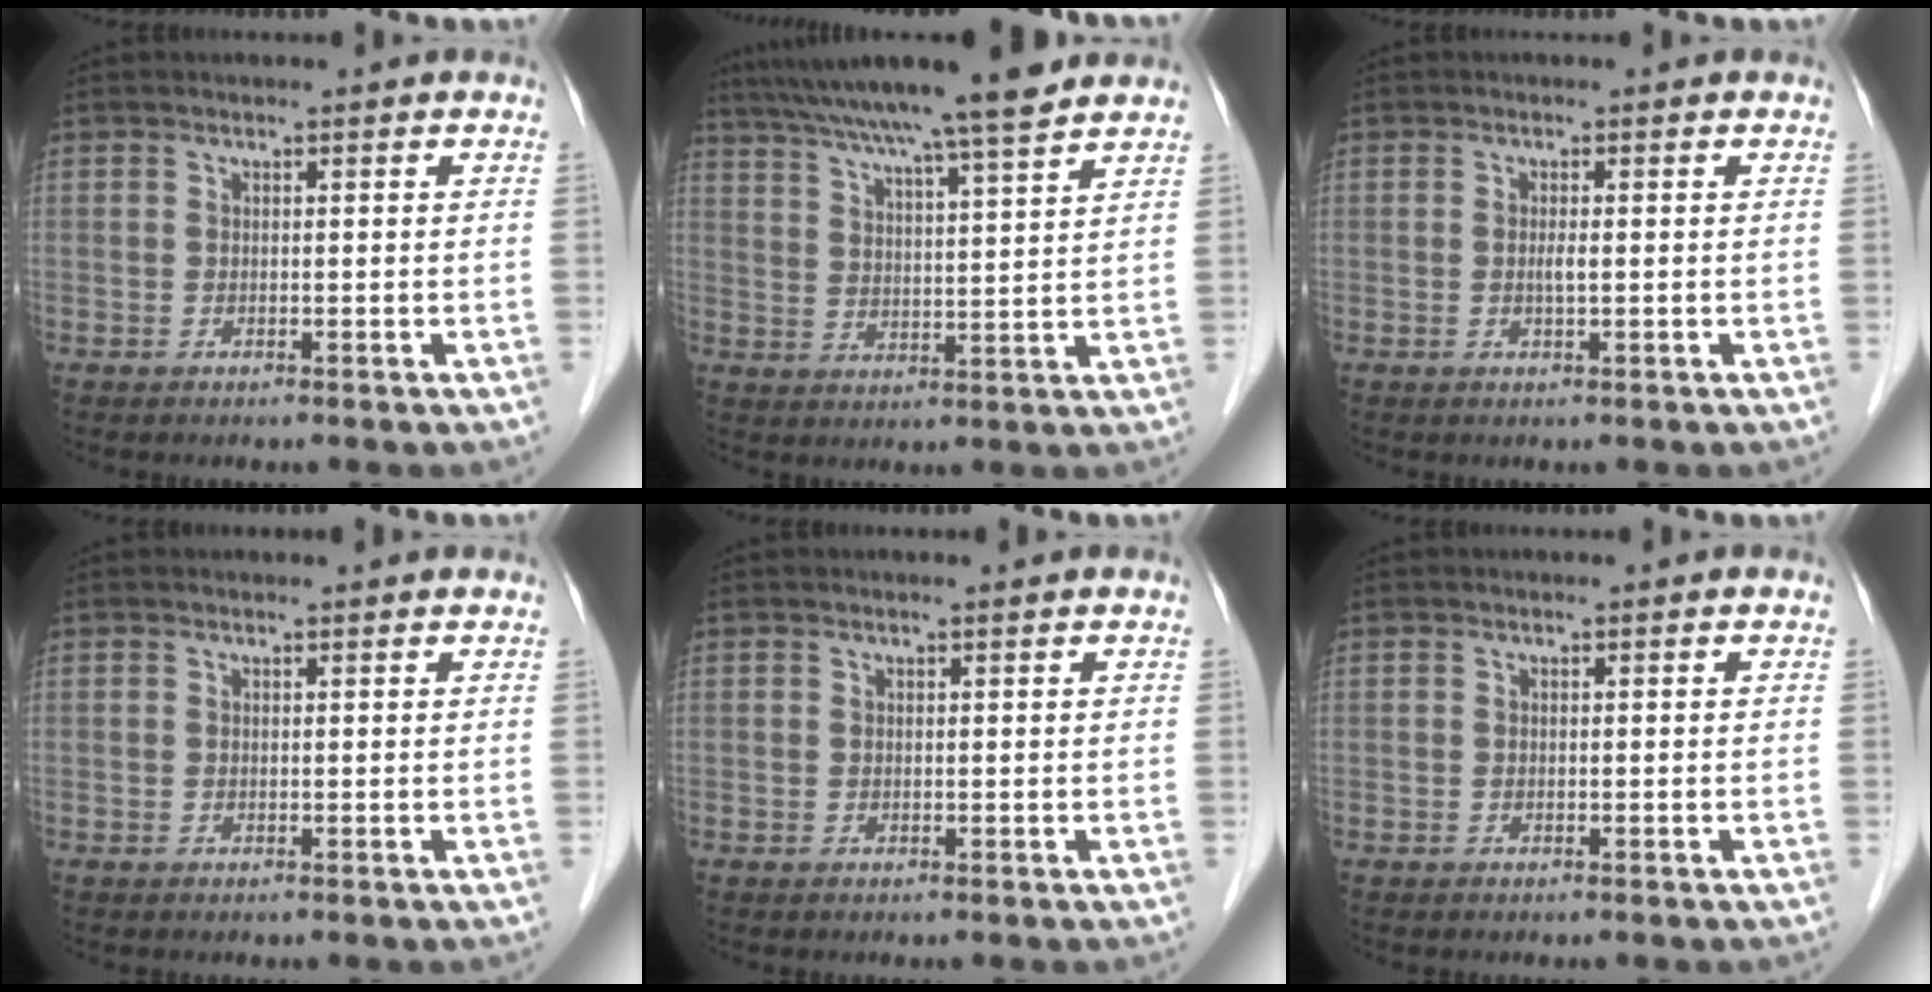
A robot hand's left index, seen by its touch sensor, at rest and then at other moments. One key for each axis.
{"total": 15.8, "fx": 13.4, "fy": -0.4, "fz": 8.5, "tx": -0.145, "ty": 0.024, "tz": 0.200}
{"total": 1.3, "fx": -0.1, "fy": 0.1, "fz": 1.2, "tx": -0.026, "ty": -0.001, "tz": -0.002}
{"total": 1.0, "fx": 1.0, "fy": 0.0, "fz": 0.1, "tx": -0.010, "ty": 0.003, "tz": 0.009}
{"total": 0.7, "fx": 0.6, "fy": -0.1, "fz": 0.3, "tx": -0.010, "ty": 0.004, "tz": 0.011}
{"total": 0.0}